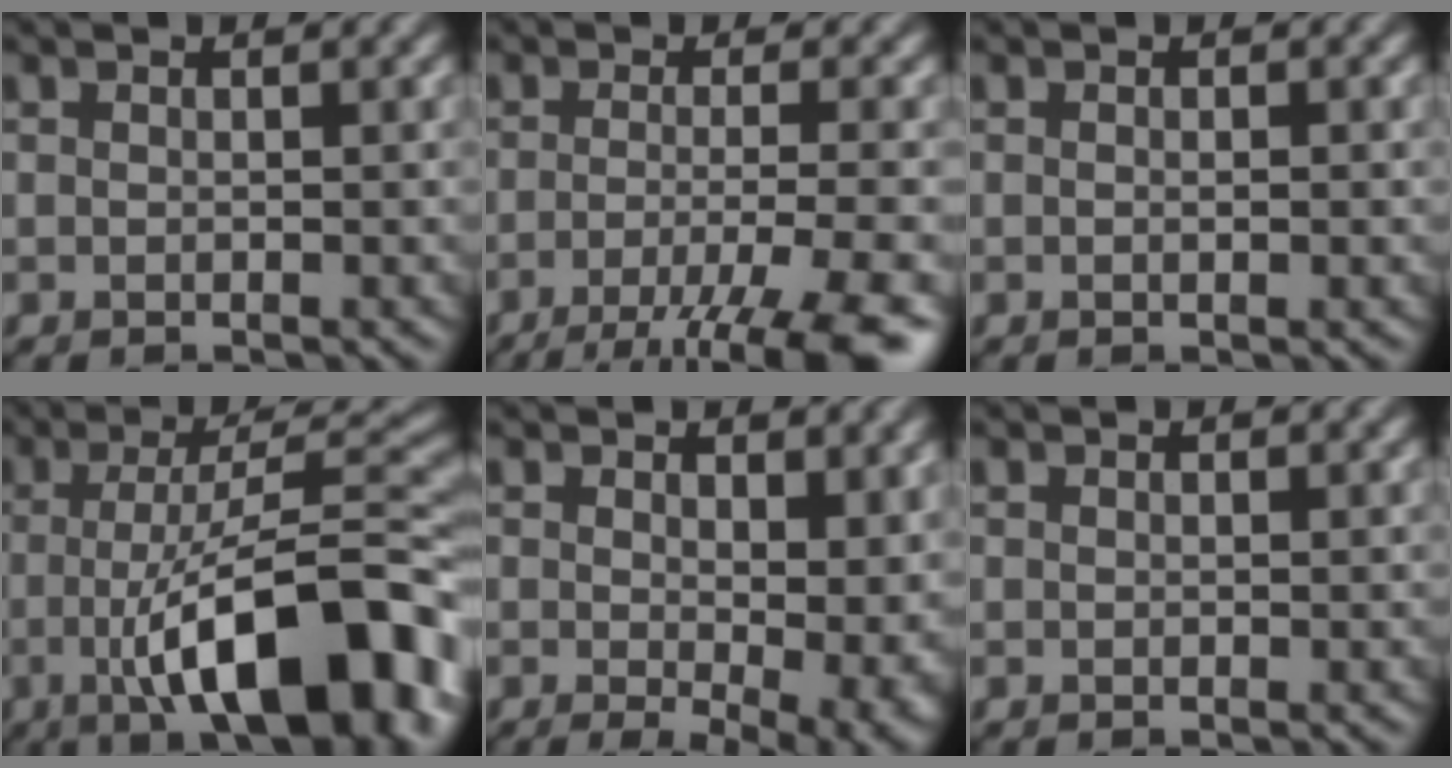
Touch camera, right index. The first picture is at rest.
{"total": 8.6, "force": [-4.8, 1.7, 6.9], "torque": [-0.097, -0.010, -0.082]}
{"total": 0.7, "force": [0.0, 0.2, 0.7], "torque": [-0.012, -0.002, 0.000]}
{"total": 13.5, "force": [-4.1, 3.9, 12.3], "torque": [-0.173, 0.002, -0.067]}
{"total": 6.8, "force": [0.0, 3.1, 6.1], "torque": [-0.077, -0.020, 0.007]}
{"total": 0.0}